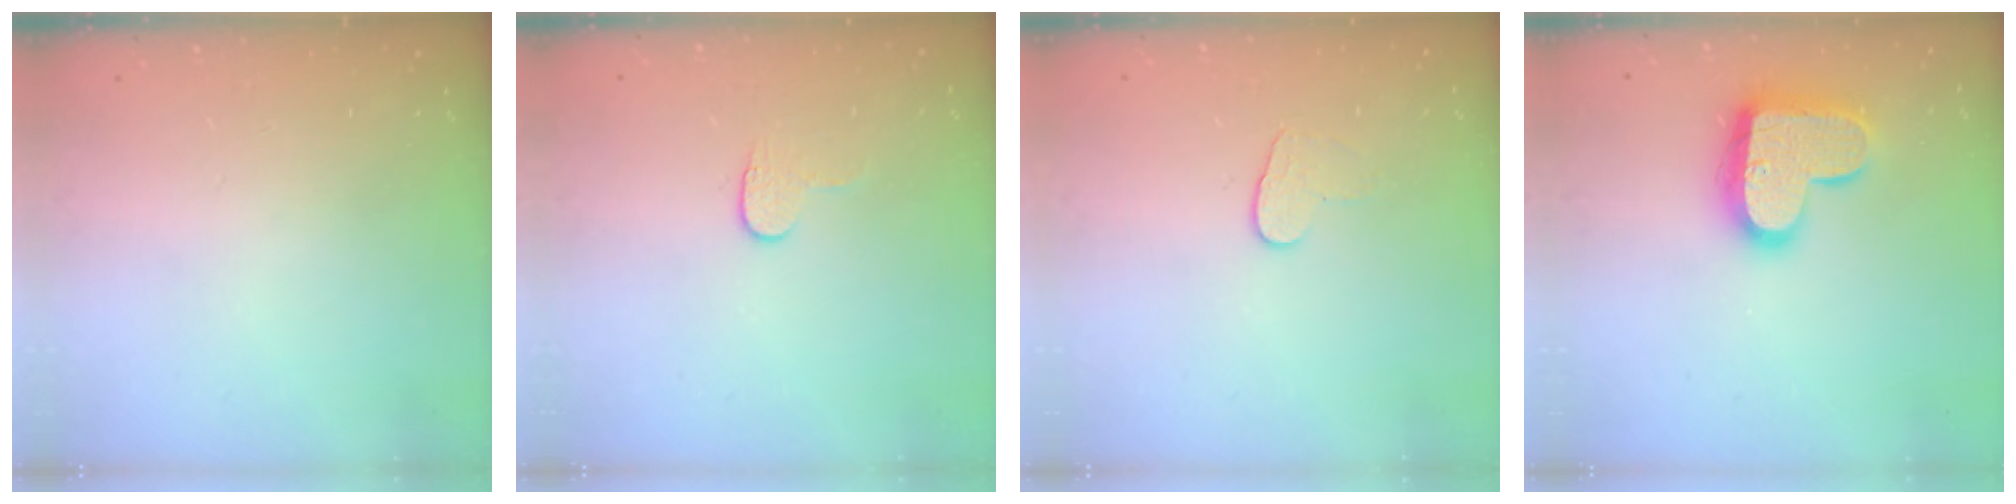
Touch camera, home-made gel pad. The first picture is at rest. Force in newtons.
{"total": 4.5, "press": 4.5, "slide": 0.4}
{"total": 5.3, "press": 5.3, "slide": 0.5}
{"total": 16.9, "press": 16.8, "slide": 1.1}